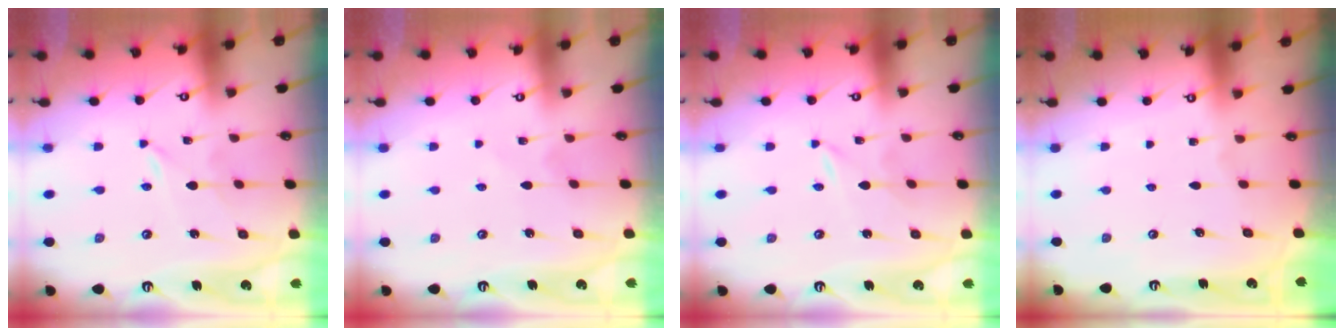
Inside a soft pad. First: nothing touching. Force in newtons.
{"total": 2.1, "press": 2.1, "slide": 0.3}
{"total": 0.0}
{"total": 0.0}